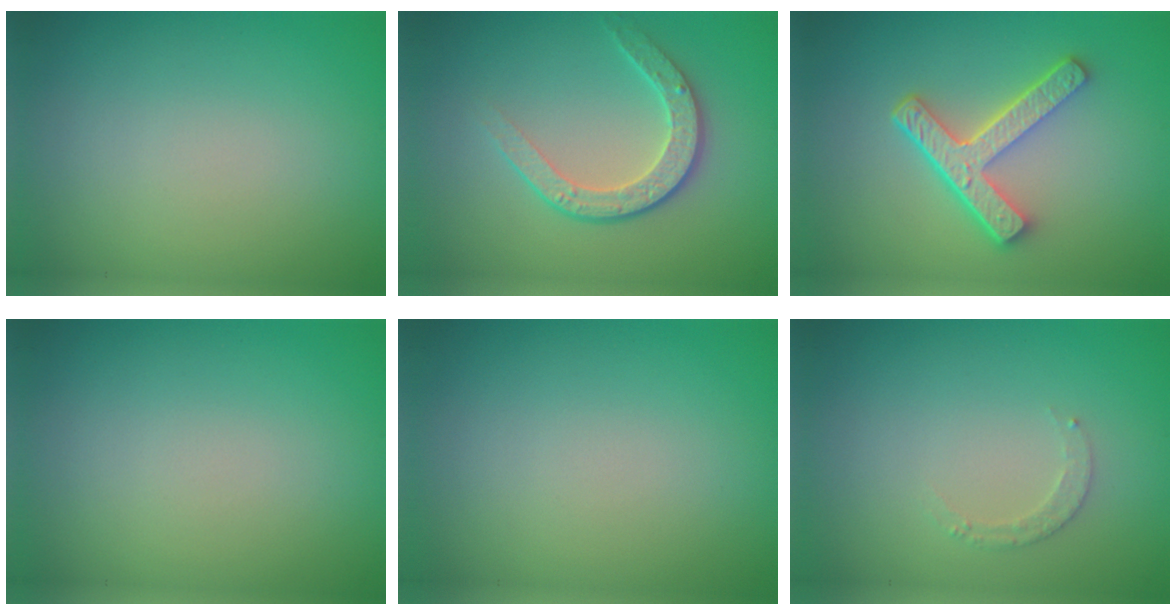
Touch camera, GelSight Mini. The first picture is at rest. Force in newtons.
{"total": 3.5, "press": 2.9, "slide": 1.9}
{"total": 4.8, "press": 3.5, "slide": 3.3}
{"total": 0.0}
{"total": 0.0}
{"total": 1.3, "press": 1.2, "slide": 0.2}